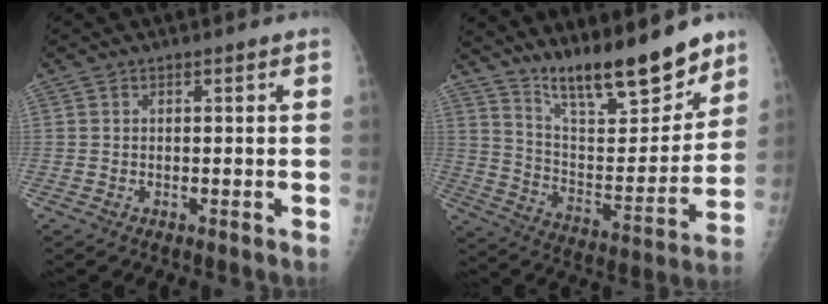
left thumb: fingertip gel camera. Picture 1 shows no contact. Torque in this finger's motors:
{"motor_torque": [0.44, 0.22, -0.16, -0.61, 0.15]}